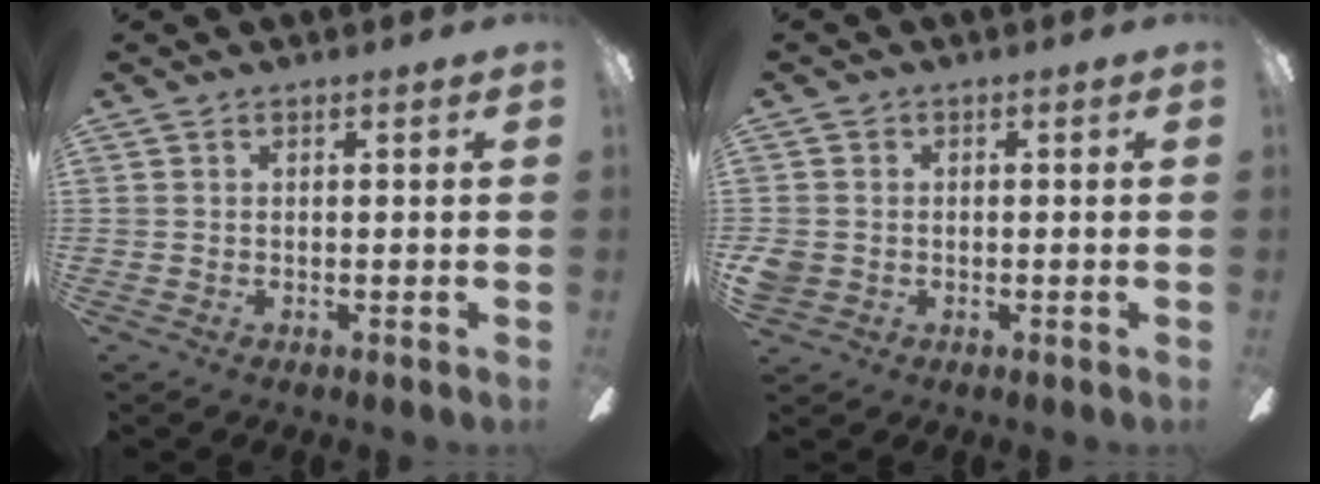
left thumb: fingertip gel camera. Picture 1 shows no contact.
{"total": 3.5, "force": [-0.3, 3.4, 1.0], "torque": [-0.026, 0.008, -0.005]}